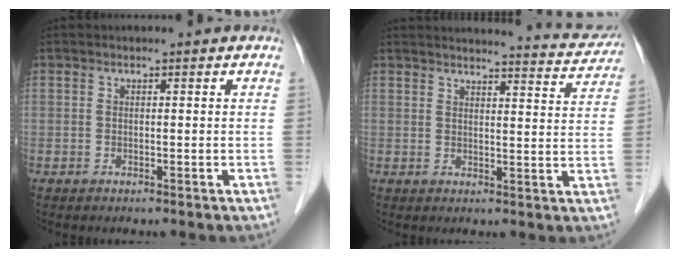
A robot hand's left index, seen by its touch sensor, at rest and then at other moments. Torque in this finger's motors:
{"motor_torque": [0.68, -0.92, 0.19, 0.03]}